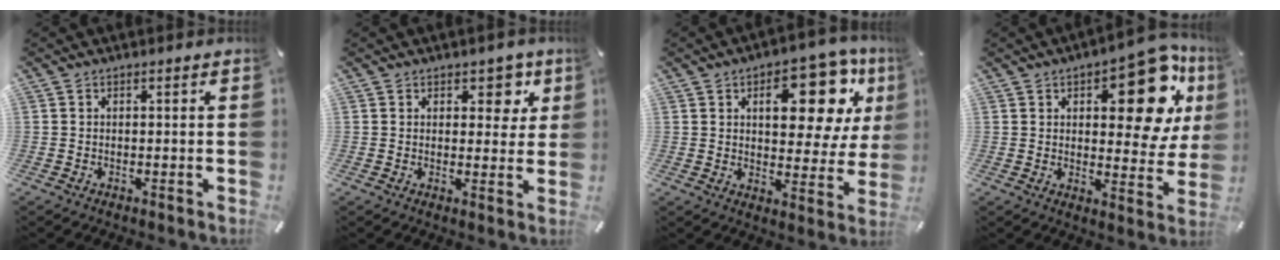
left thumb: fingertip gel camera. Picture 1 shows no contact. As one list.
[{"total": 5.9, "force": [3.0, 3.9, 3.3], "torque": [-0.020, -0.011, 0.042]}, {"total": 19.4, "force": [8.1, 10.2, 14.3], "torque": [-0.175, -0.044, 0.130]}, {"total": 20.0, "force": [8.7, 9.6, 15.3], "torque": [-0.176, -0.057, 0.135]}]